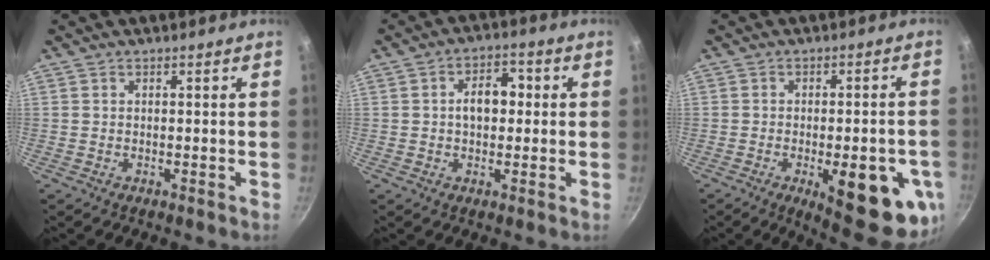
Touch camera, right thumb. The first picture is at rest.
{"total": 6.5, "force": [0.5, 4.2, 4.9], "torque": [-0.060, 0.017, 0.000]}
{"total": 17.3, "force": [-6.1, 6.1, 15.0], "torque": [-0.142, 0.011, -0.062]}